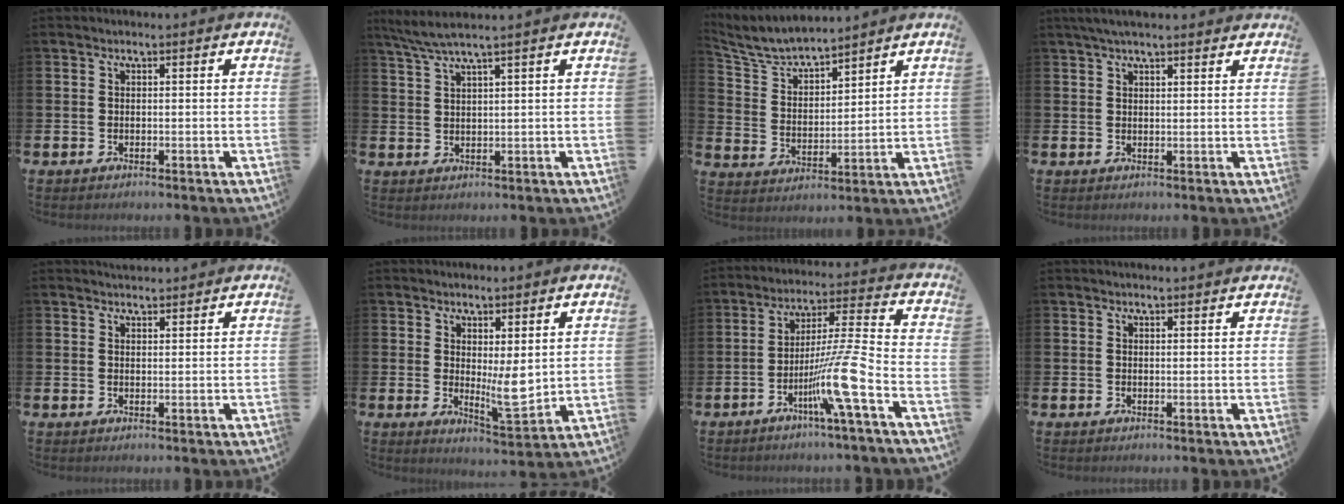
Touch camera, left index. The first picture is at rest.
{"total": 3.9, "force": [3.3, -0.5, 2.1], "torque": [-0.054, -0.006, 0.060]}
{"total": 5.8, "force": [5.6, 0.7, 1.1], "torque": [-0.052, -0.037, 0.098]}
{"total": 3.5, "force": [3.0, 0.6, 1.6], "torque": [-0.035, -0.002, 0.055]}
{"total": 2.2, "force": [2.2, 0.4, -0.1], "torque": [-0.004, -0.008, 0.041]}
{"total": 5.2, "force": [2.1, 1.9, 4.4], "torque": [-0.058, -0.029, 0.035]}
{"total": 9.8, "force": [-4.7, -1.3, 8.5], "torque": [-0.156, -0.018, -0.094]}
{"total": 1.3, "force": [1.3, -0.1, 0.1], "torque": [0.009, -0.008, 0.022]}